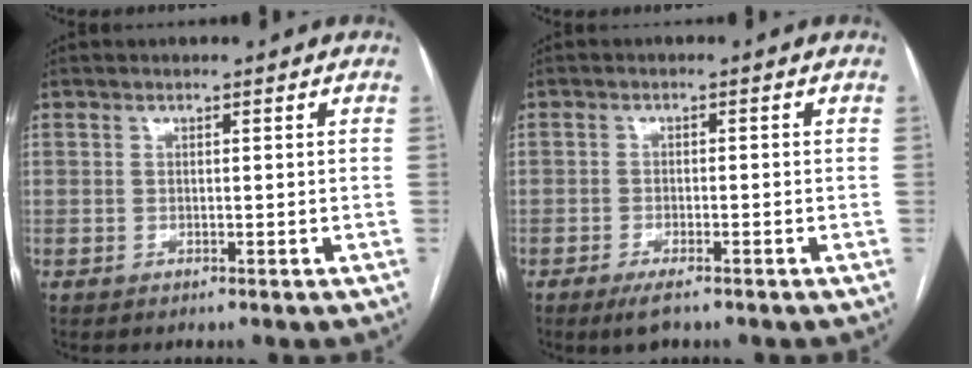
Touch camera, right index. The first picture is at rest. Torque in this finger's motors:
{"motor_torque": [0.32, 0.00, 0.15, 0.03]}